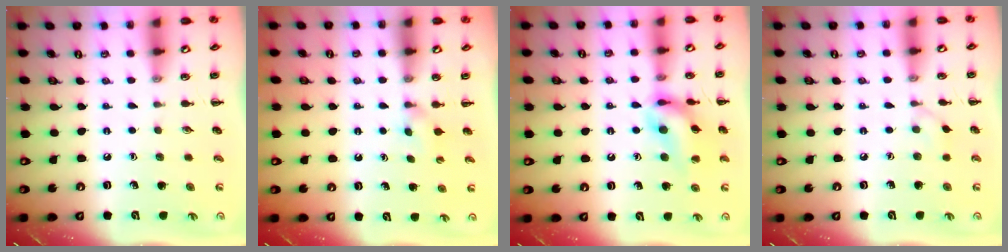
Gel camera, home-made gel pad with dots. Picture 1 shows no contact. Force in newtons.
{"total": 2.4, "press": 2.2, "slide": 1.0}
{"total": 15.1, "press": 14.9, "slide": 1.8}
{"total": 2.8, "press": 2.5, "slide": 1.1}